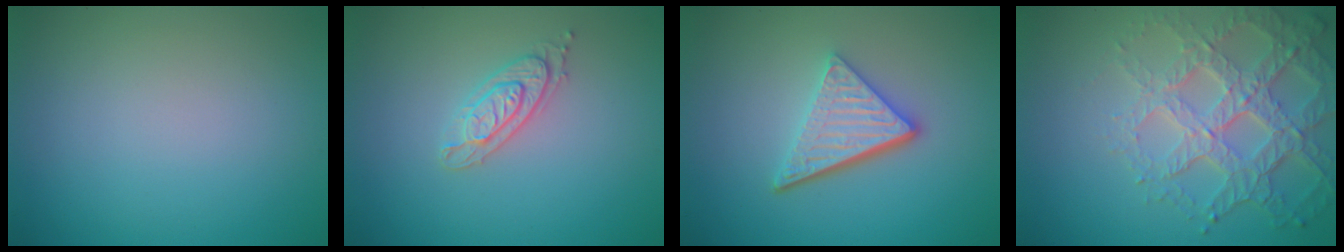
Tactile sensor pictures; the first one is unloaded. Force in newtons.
{"total": 2.3, "press": 2.2, "slide": 0.5}
{"total": 4.6, "press": 3.4, "slide": 3.1}
{"total": 6.3, "press": 4.8, "slide": 4.1}